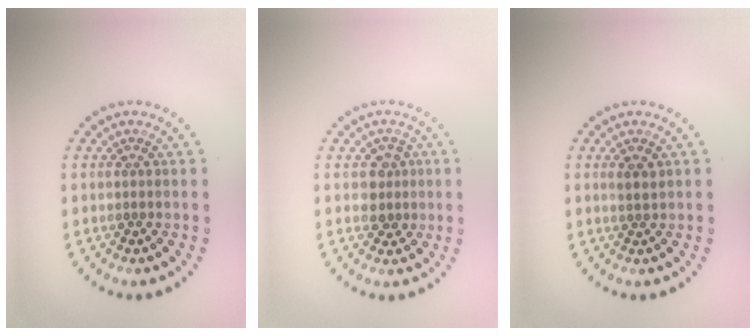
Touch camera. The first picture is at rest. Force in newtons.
{"total": 2.1, "press": 1.9, "slide": 0.7}
{"total": 1.1, "press": 1.0, "slide": 0.4}